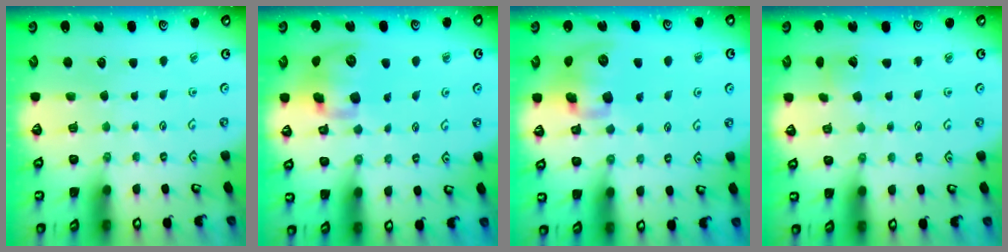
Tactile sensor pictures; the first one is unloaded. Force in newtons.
{"total": 12.9, "press": 12.7, "slide": 2.1}
{"total": 12.3, "press": 12.1, "slide": 2.0}
{"total": 5.2, "press": 5.2, "slide": 0.5}